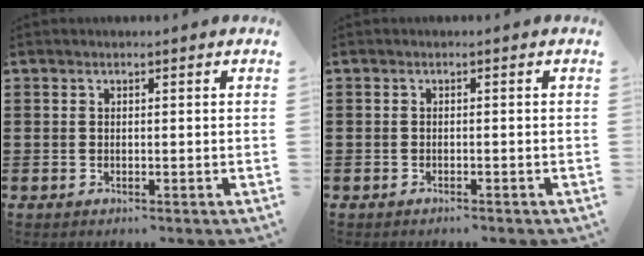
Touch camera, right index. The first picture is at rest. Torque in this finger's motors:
{"motor_torque": [-0.14, 0.42, -0.45, -0.04]}